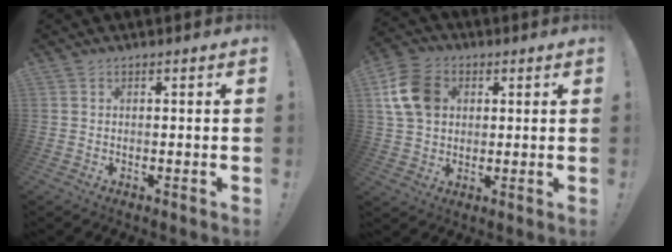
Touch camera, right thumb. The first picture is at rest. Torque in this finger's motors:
{"motor_torque": [1.05, 1.23, 0.12, 0.15, 0.05]}